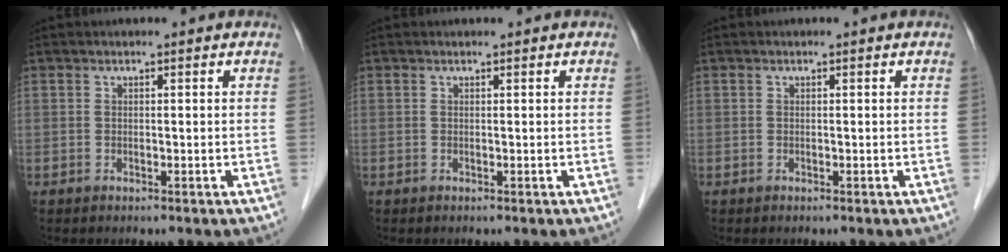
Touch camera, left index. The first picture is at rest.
{"total": 0.0}
{"total": 0.0}